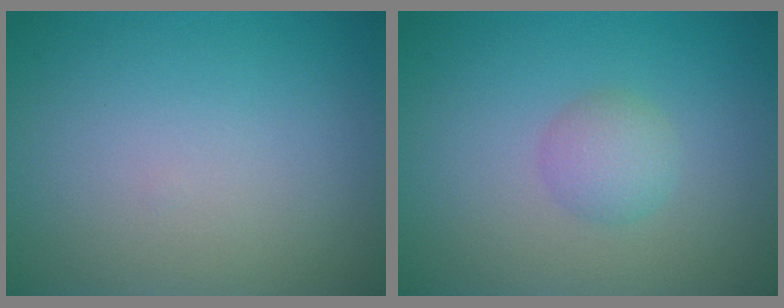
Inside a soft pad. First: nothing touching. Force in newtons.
{"total": 1.9, "press": 1.9, "slide": 0.0}